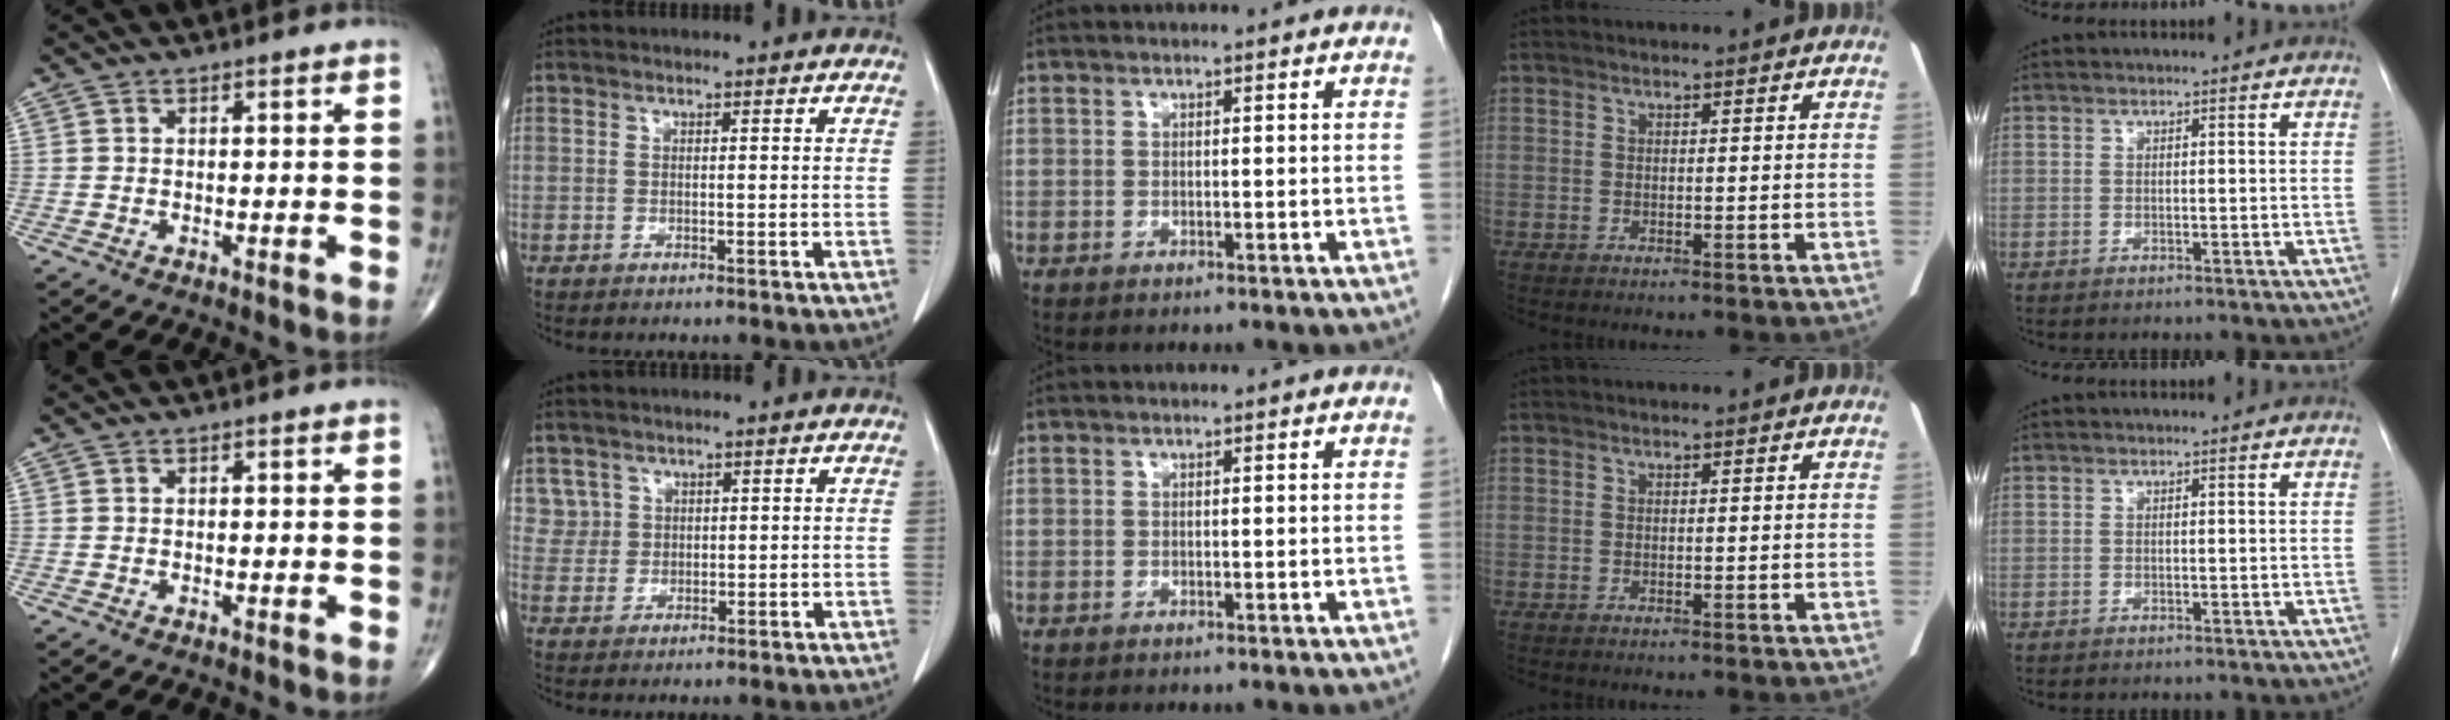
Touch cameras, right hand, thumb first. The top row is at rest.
{"index": {"total": 3.6, "force": [2.0, 2.9, -0.4], "torque": [0.022, 0.004, 0.038]}}